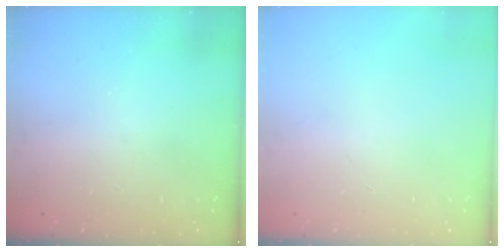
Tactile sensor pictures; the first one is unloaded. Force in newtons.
{"total": 0.0}